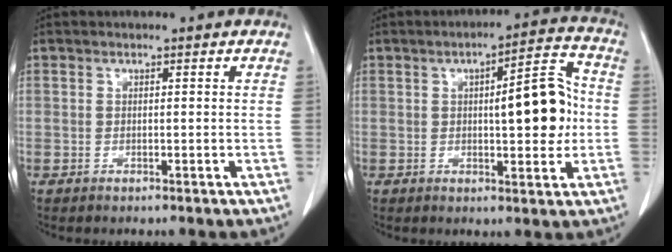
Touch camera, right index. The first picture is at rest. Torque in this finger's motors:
{"motor_torque": [0.93, 0.33, 0.23, 0.06]}